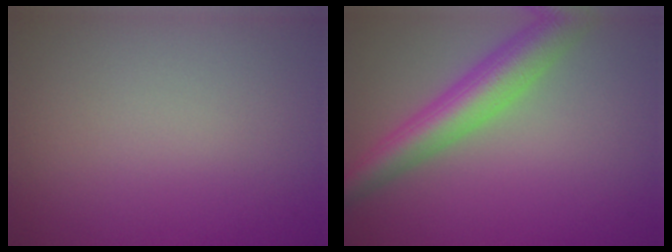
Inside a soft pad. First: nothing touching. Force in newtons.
{"total": 6.1, "press": 6.1, "slide": 0.2}